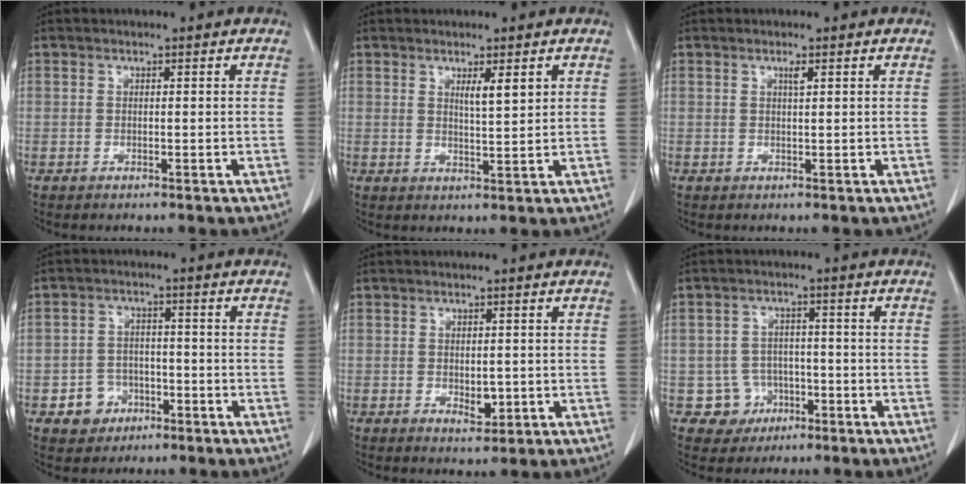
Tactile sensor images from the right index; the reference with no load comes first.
{"total": 3.1, "force": [1.5, 0.3, 2.7], "torque": [-0.048, -0.005, 0.027]}
{"total": 0.9, "force": [0.5, 0.0, 0.8], "torque": [-0.018, -0.001, 0.010]}
{"total": 4.9, "force": [-2.3, 4.2, 1.0], "torque": [-0.012, 0.013, -0.031]}
{"total": 2.4, "force": [-0.3, 1.4, 2.0], "torque": [-0.024, -0.001, 0.005]}
{"total": 4.9, "force": [-1.9, 4.6, 0.0], "torque": [0.009, 0.016, -0.025]}